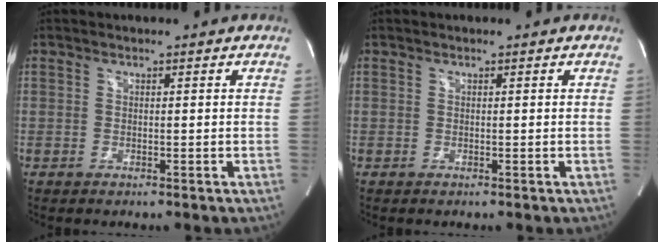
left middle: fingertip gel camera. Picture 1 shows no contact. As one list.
[{"total": 0.0}]